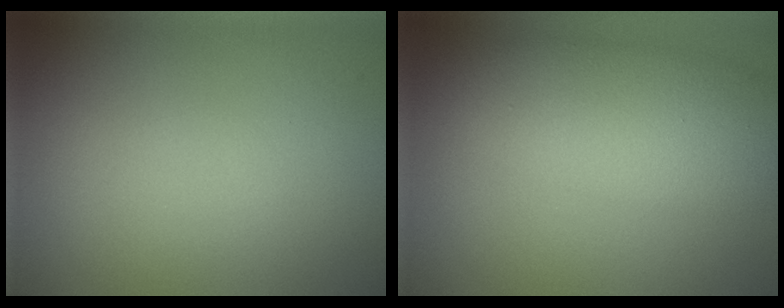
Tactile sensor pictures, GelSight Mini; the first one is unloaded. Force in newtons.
{"total": 6.7, "press": 6.7, "slide": 0.1}